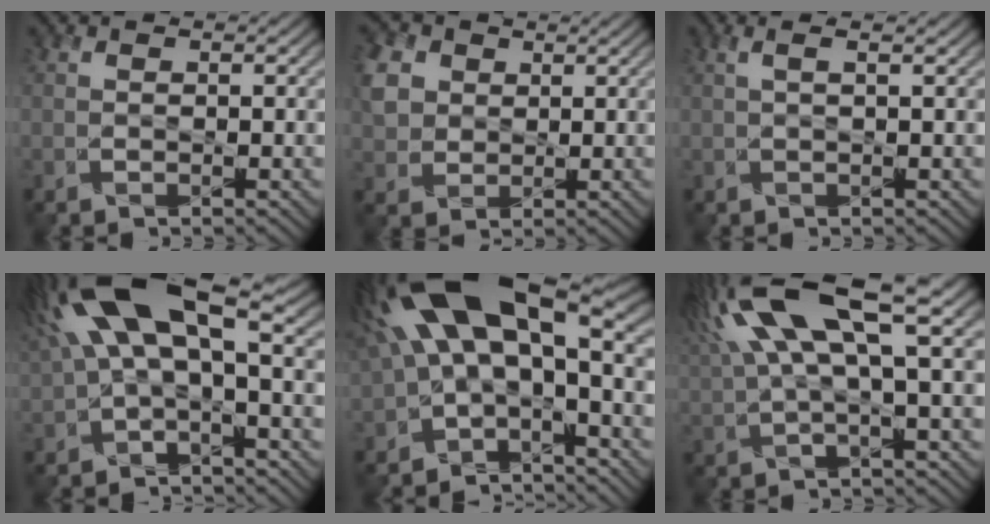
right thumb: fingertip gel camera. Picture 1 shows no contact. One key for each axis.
{"total": 5.8, "fx": 1.9, "fy": 4.7, "fz": 2.9, "tx": -0.100, "ty": 0.013, "tz": 0.036}
{"total": 1.9, "fx": 0.7, "fy": 0.4, "fz": 1.7, "tx": -0.023, "ty": 0.004, "tz": -0.001}
{"total": 13.8, "fx": 3.6, "fy": 5.7, "fz": 12.1, "tx": -0.267, "ty": 0.021, "tz": 0.067}
{"total": 17.1, "fx": 3.1, "fy": 8.0, "fz": 14.8, "tx": -0.290, "ty": 0.011, "tz": 0.060}
{"total": 14.8, "fx": 5.8, "fy": 3.7, "fz": 13.1, "tx": -0.296, "ty": 0.028, "tz": 0.115}